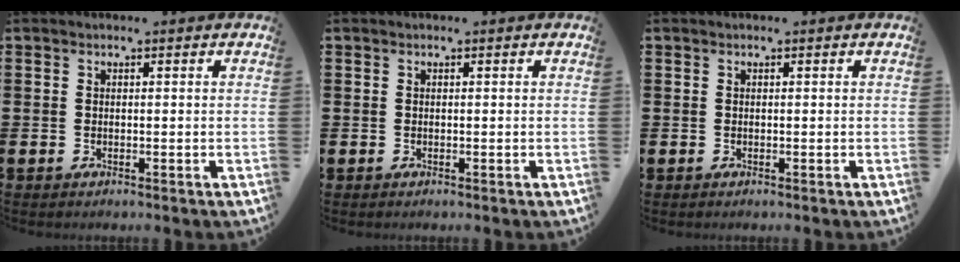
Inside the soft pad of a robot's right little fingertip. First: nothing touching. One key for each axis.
{"total": 0.0}
{"total": 0.0}